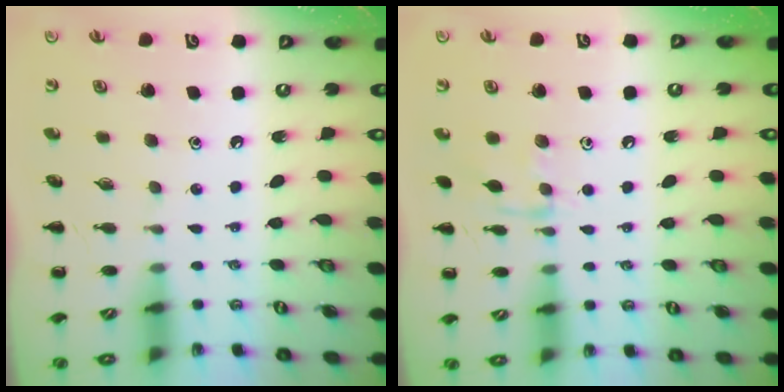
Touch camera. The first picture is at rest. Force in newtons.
{"total": 6.9, "press": 6.8, "slide": 0.5}